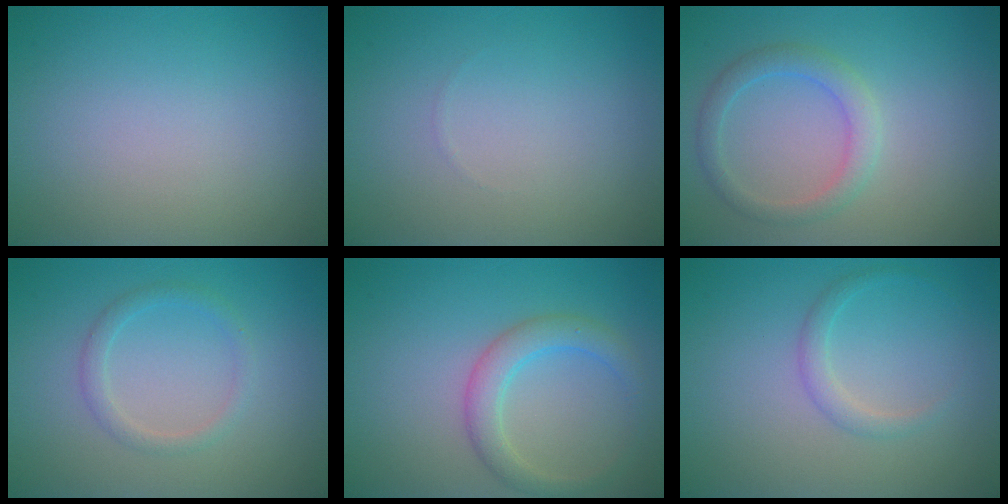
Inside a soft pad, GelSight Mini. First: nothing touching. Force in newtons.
{"total": 0.0}
{"total": 2.5, "press": 2.5, "slide": 0.3}
{"total": 1.6, "press": 1.6, "slide": 0.0}
{"total": 3.0, "press": 3.0, "slide": 0.1}
{"total": 1.4, "press": 1.4, "slide": 0.1}